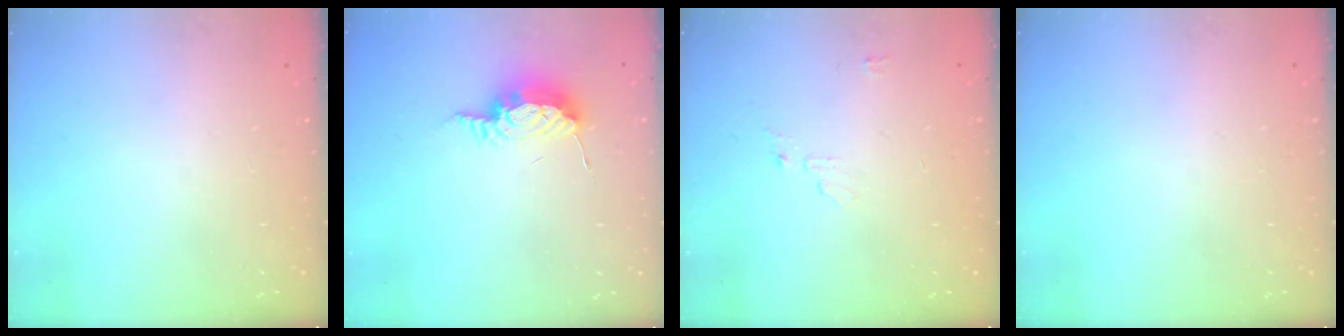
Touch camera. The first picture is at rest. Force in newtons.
{"total": 8.5, "press": 8.4, "slide": 0.9}
{"total": 3.9, "press": 3.9, "slide": 0.3}
{"total": 0.0}